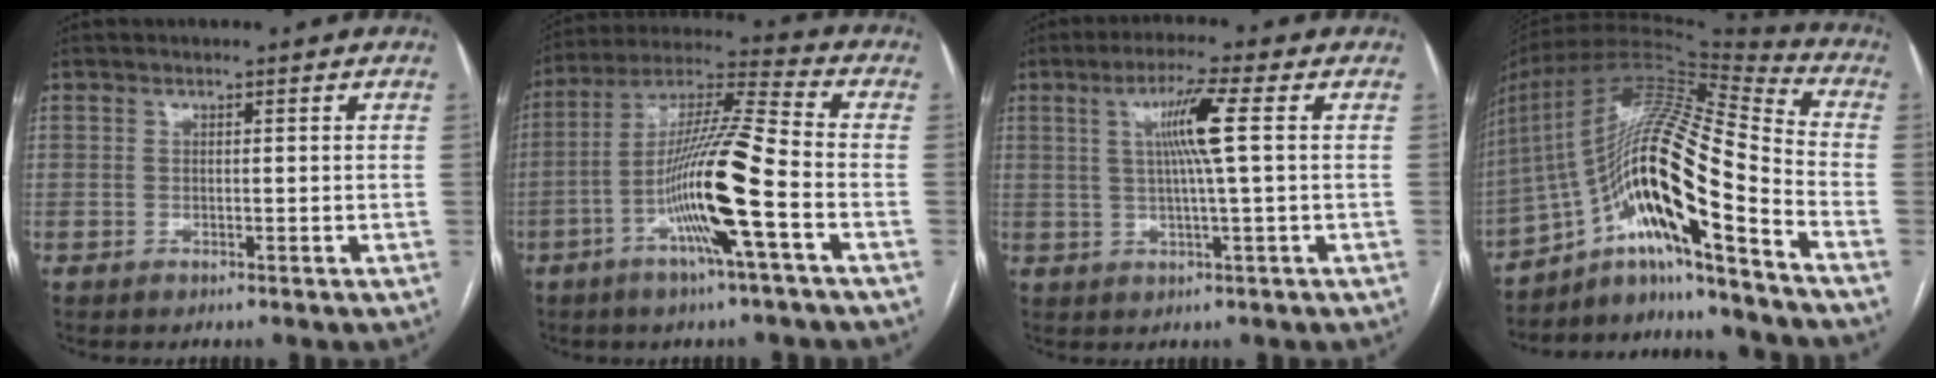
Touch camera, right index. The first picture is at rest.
{"total": 15.0, "force": [-5.0, -0.4, 14.2], "torque": [-0.271, 0.002, -0.098]}
{"total": 7.0, "force": [1.8, -1.6, 6.6], "torque": [-0.125, 0.002, 0.039]}
{"total": 21.8, "force": [-10.9, 1.7, 18.8], "torque": [-0.353, 0.014, -0.189]}